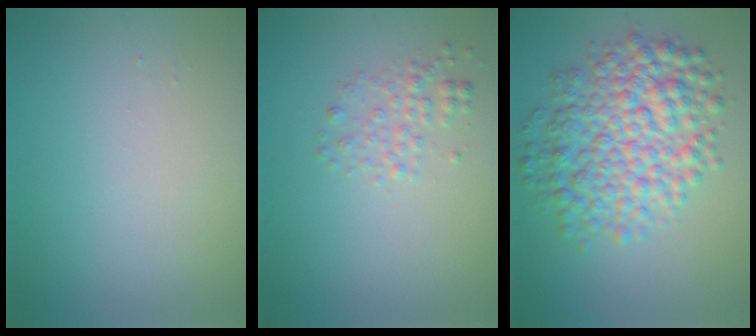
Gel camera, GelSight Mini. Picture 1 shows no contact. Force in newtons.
{"total": 1.7, "press": 1.7, "slide": 0.0}
{"total": 7.7, "press": 7.7, "slide": 0.1}